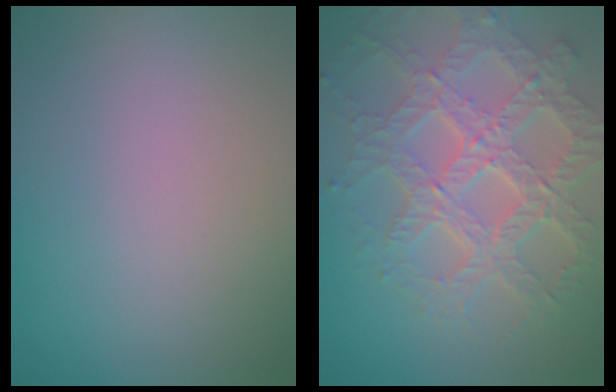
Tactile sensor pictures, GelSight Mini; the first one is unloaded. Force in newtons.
{"total": 7.8, "press": 5.6, "slide": 5.5}